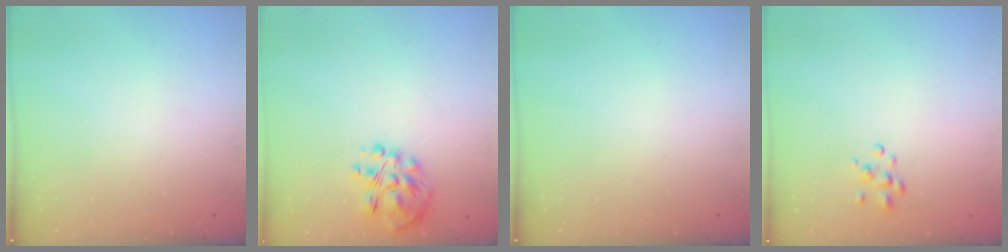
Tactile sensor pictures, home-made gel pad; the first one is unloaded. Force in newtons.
{"total": 9.6, "press": 9.3, "slide": 2.2}
{"total": 0.0}
{"total": 2.5, "press": 2.5, "slide": 0.4}